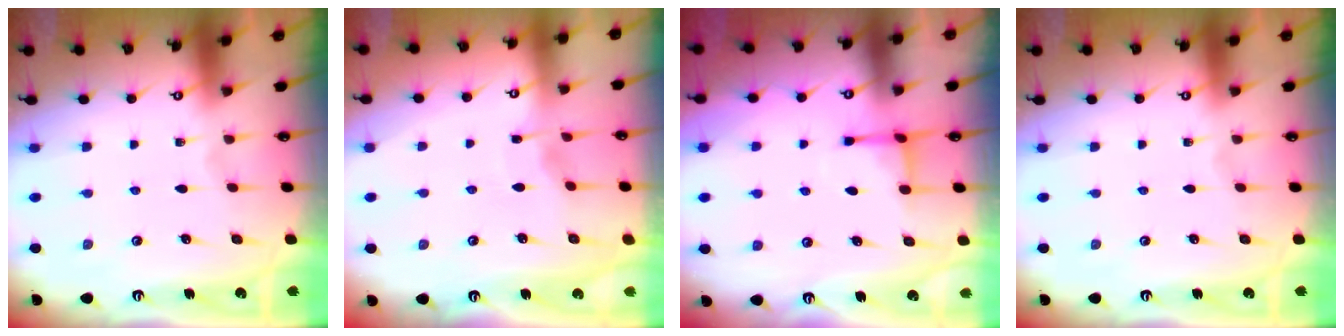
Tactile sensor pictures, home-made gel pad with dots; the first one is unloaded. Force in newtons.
{"total": 2.7, "press": 2.6, "slide": 0.4}
{"total": 2.8, "press": 2.7, "slide": 0.6}
{"total": 0.0}